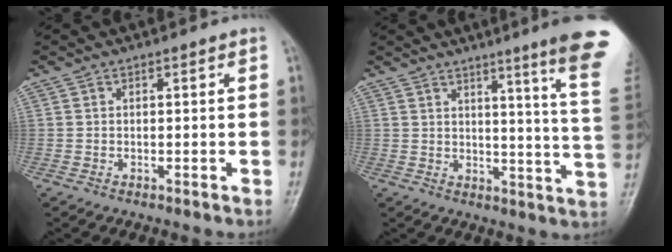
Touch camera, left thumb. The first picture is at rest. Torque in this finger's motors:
{"motor_torque": [3.37, 1.50, 1.45, -1.33, 0.24]}